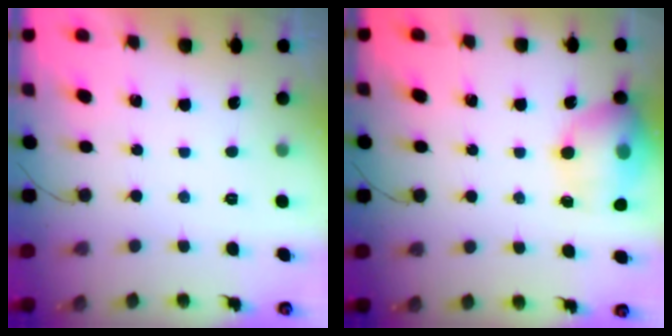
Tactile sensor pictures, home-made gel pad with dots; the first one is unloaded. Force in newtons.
{"total": 16.3, "press": 16.1, "slide": 2.4}